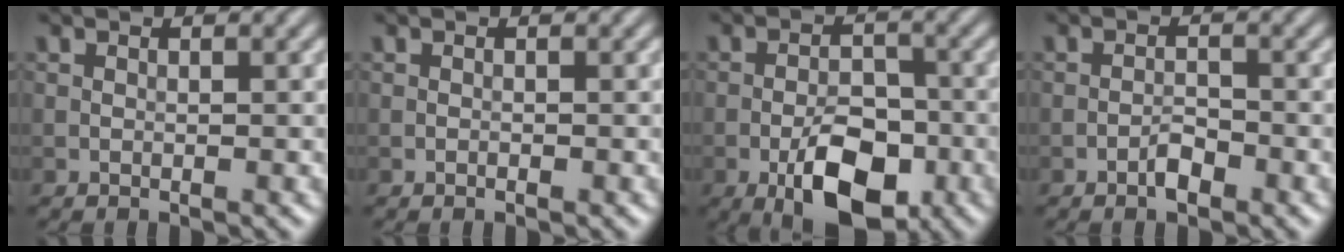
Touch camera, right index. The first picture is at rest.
{"total": 0.0}
{"total": 6.9, "force": [-3.3, 3.3, 5.1], "torque": [-0.079, -0.001, -0.061]}
{"total": 1.6, "force": [-1.1, 0.6, 1.0], "torque": [-0.018, 0.003, -0.021]}